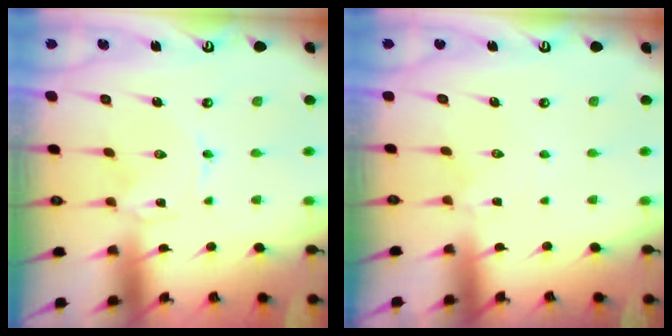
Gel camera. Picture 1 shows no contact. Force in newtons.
{"total": 2.7, "press": 2.6, "slide": 0.5}